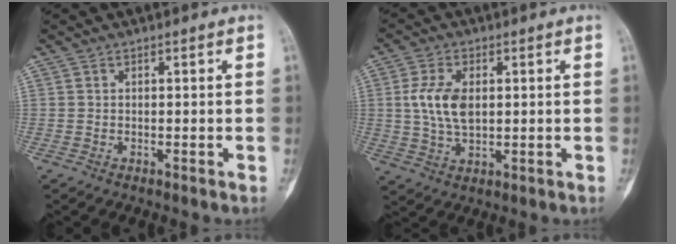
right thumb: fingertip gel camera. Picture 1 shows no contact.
{"total": 8.1, "force": [1.1, 4.6, 6.5], "torque": [-0.132, -0.004, 0.024]}